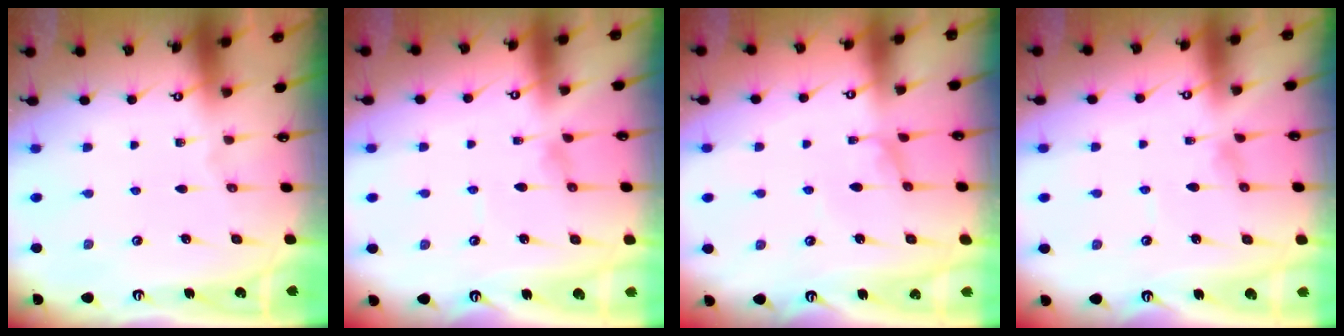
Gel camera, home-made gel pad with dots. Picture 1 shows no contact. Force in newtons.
{"total": 0.9, "press": 0.9, "slide": 0.3}
{"total": 0.7, "press": 0.5, "slide": 0.4}
{"total": 0.9, "press": 0.9, "slide": 0.3}